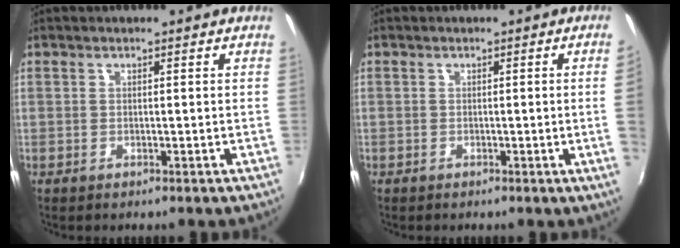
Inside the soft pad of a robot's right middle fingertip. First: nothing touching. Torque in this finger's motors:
{"motor_torque": [1.10, -0.61, -1.05, -0.21]}